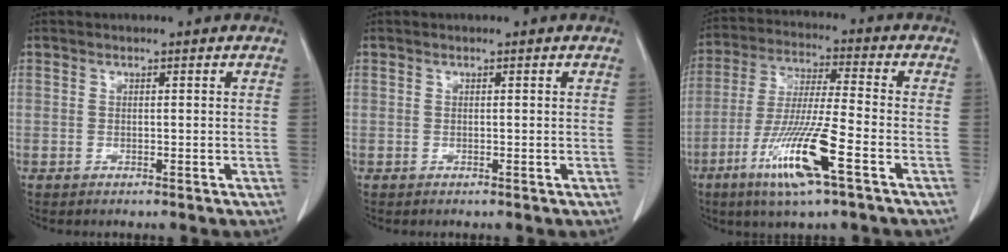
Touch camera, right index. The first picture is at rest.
{"total": 0.0}
{"total": 13.4, "force": [-6.3, 0.3, 11.9], "torque": [-0.240, -0.024, -0.117]}